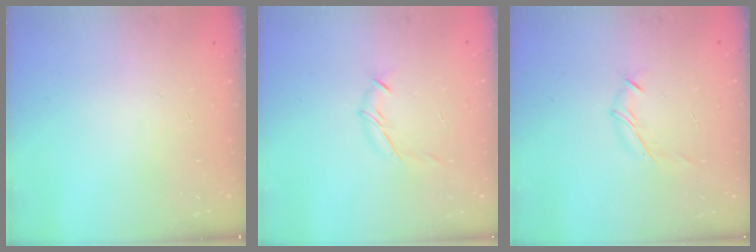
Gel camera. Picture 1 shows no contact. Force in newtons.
{"total": 6.7, "press": 6.6, "slide": 1.2}
{"total": 6.7, "press": 6.6, "slide": 1.2}